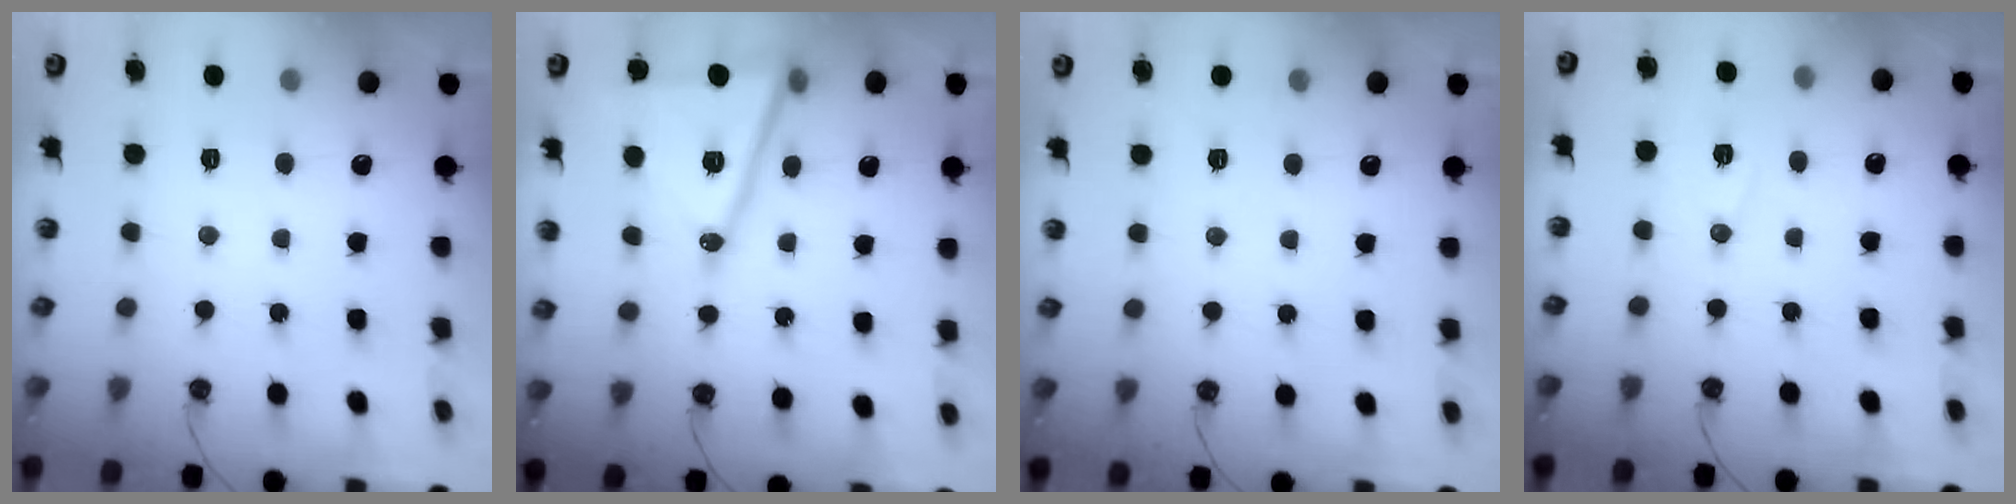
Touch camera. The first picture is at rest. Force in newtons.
{"total": 16.6, "press": 16.2, "slide": 3.7}
{"total": 4.9, "press": 2.2, "slide": 4.4}
{"total": 6.6, "press": 5.4, "slide": 3.8}